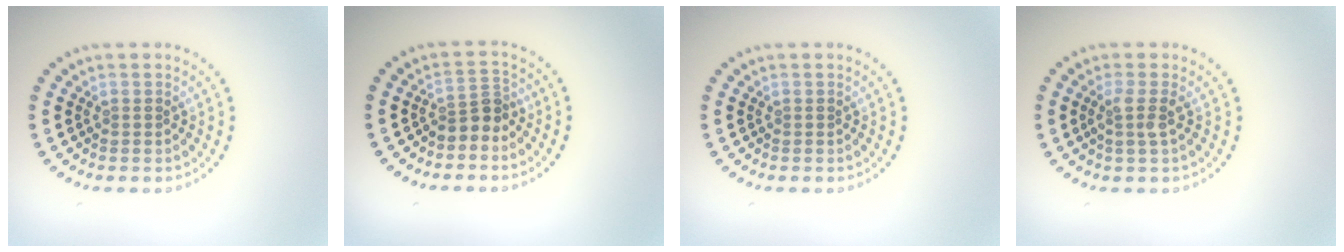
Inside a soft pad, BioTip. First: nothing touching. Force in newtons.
{"total": 2.3, "press": 1.8, "slide": 1.6}
{"total": 0.0}
{"total": 1.7, "press": 1.3, "slide": 1.2}